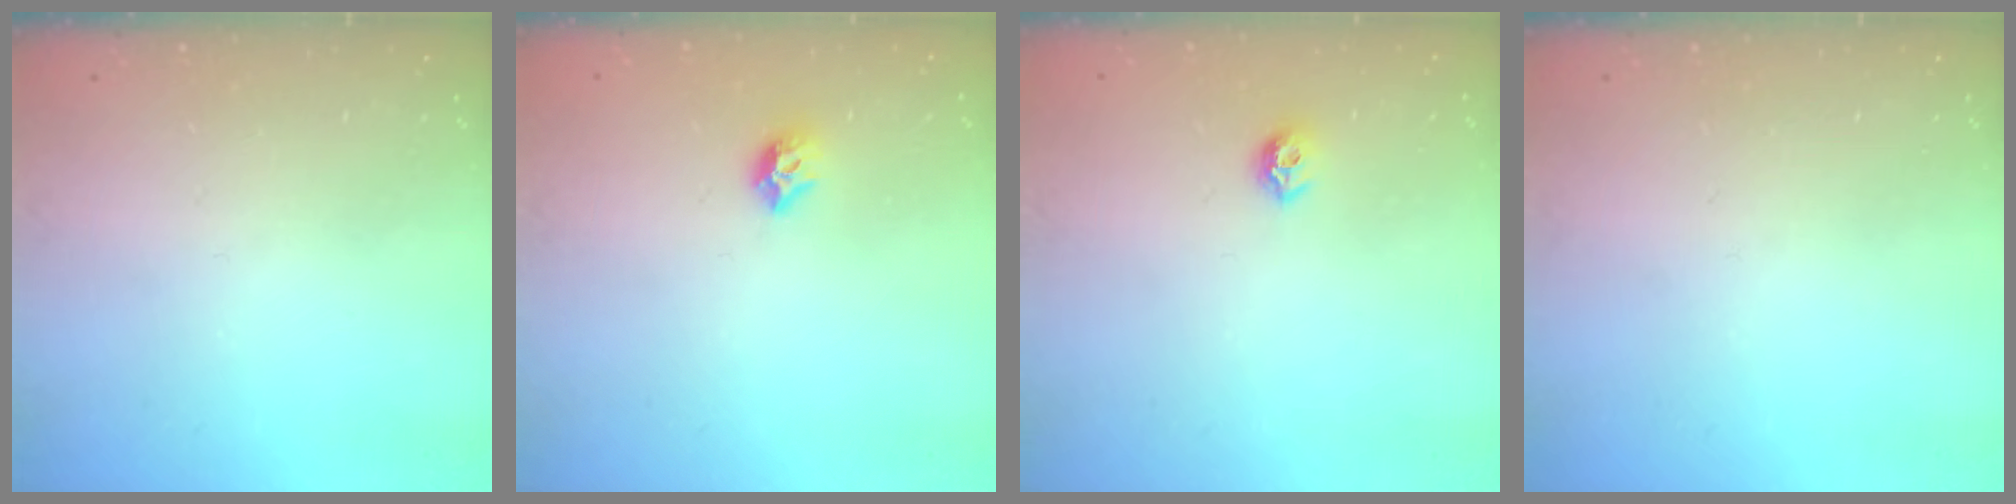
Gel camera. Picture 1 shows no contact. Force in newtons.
{"total": 7.5, "press": 7.4, "slide": 0.8}
{"total": 7.2, "press": 7.2, "slide": 1.0}
{"total": 0.0}